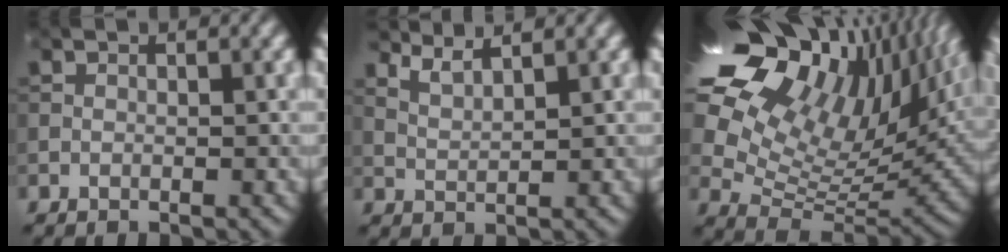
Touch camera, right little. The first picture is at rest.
{"total": 2.5, "force": [2.3, 0.4, 0.9], "torque": [-0.022, -0.002, 0.048]}
{"total": 18.5, "force": [10.5, 9.3, 12.0], "torque": [-0.233, 0.044, 0.167]}